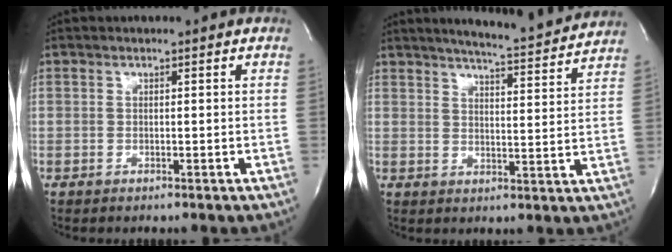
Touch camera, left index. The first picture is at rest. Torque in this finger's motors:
{"motor_torque": [0.18, -0.45, 0.16, 0.04]}